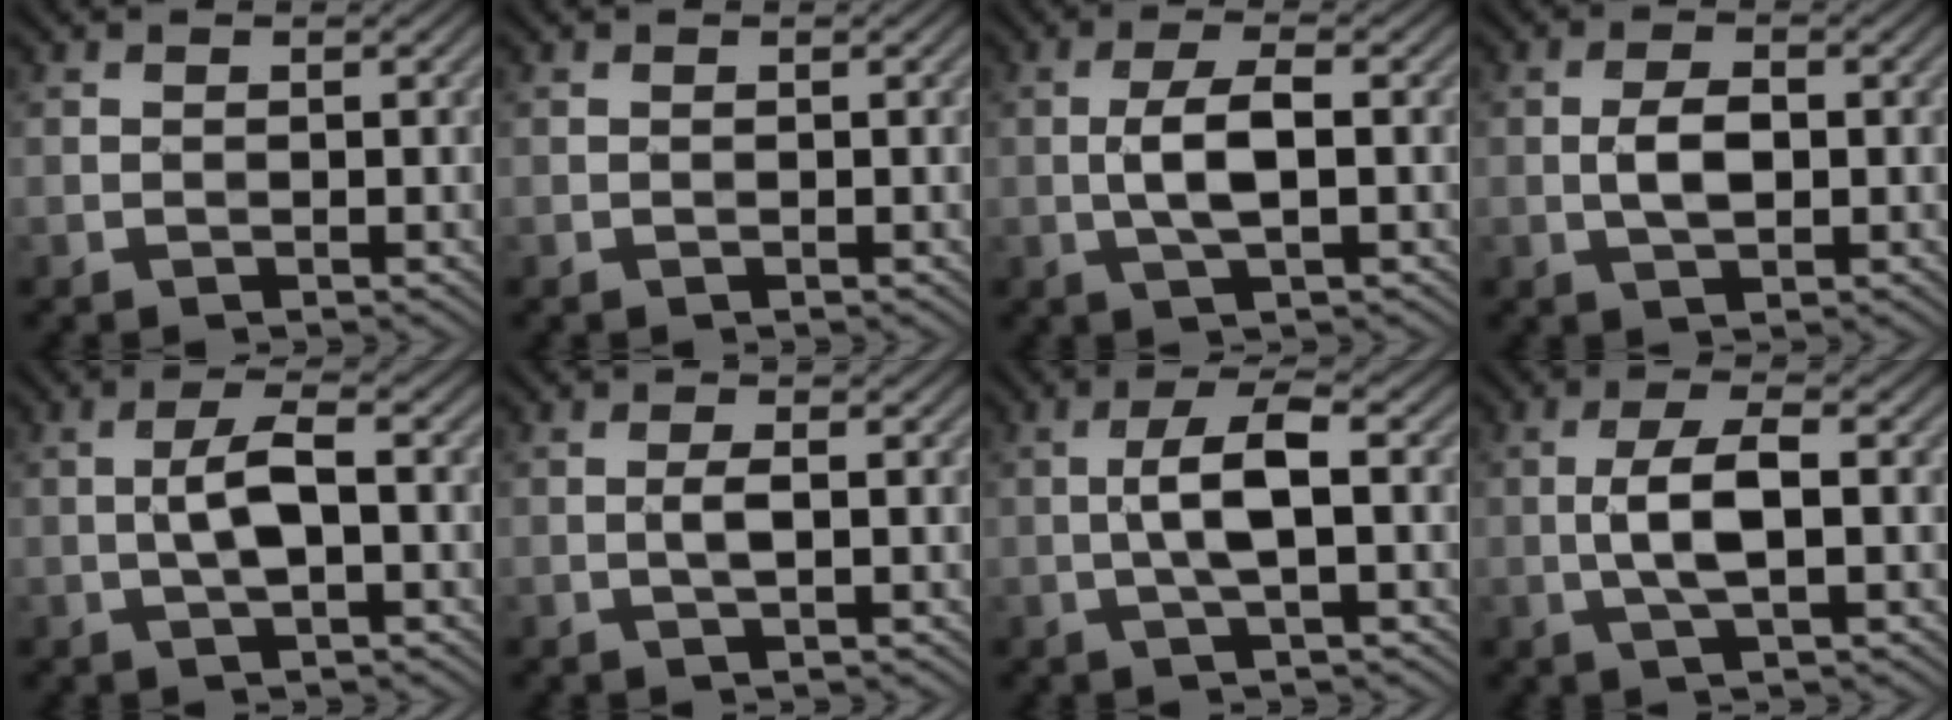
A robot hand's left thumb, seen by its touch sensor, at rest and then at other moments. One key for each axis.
{"total": 0.0}
{"total": 4.7, "fx": -0.3, "fy": 1.3, "fz": 4.5, "tx": -0.096, "ty": 0.006, "tz": -0.011}
{"total": 3.6, "fx": -0.2, "fy": 1.8, "fz": 3.1, "tx": -0.061, "ty": 0.002, "tz": -0.005}
{"total": 4.4, "fx": -0.4, "fy": 1.2, "fz": 4.2, "tx": -0.087, "ty": 0.009, "tz": -0.011}
{"total": 1.8, "fx": -0.1, "fy": 0.3, "fz": 1.8, "tx": -0.036, "ty": 0.003, "tz": -0.006}
{"total": 5.2, "fx": -0.3, "fy": 1.1, "fz": 5.1, "tx": -0.099, "ty": 0.012, "tz": -0.013}
{"total": 5.2, "fx": -0.4, "fy": 1.4, "fz": 5.0, "tx": -0.106, "ty": 0.007, "tz": -0.013}